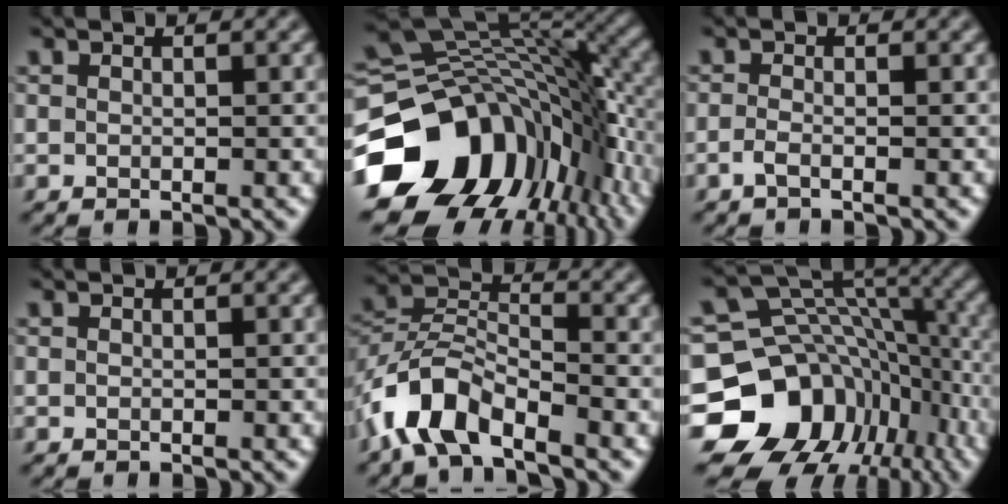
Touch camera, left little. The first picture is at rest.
{"total": 16.2, "force": [-6.8, 11.8, 8.8], "torque": [-0.175, -0.024, -0.103]}
{"total": 1.1, "force": [-0.7, 0.1, 0.8], "torque": [-0.020, -0.002, -0.017]}
{"total": 0.0}
{"total": 6.1, "force": [-4.3, 2.5, 3.5], "torque": [-0.066, 0.006, -0.093]}
{"total": 15.2, "force": [-6.3, 12.2, 6.5], "torque": [-0.139, 0.001, -0.098]}